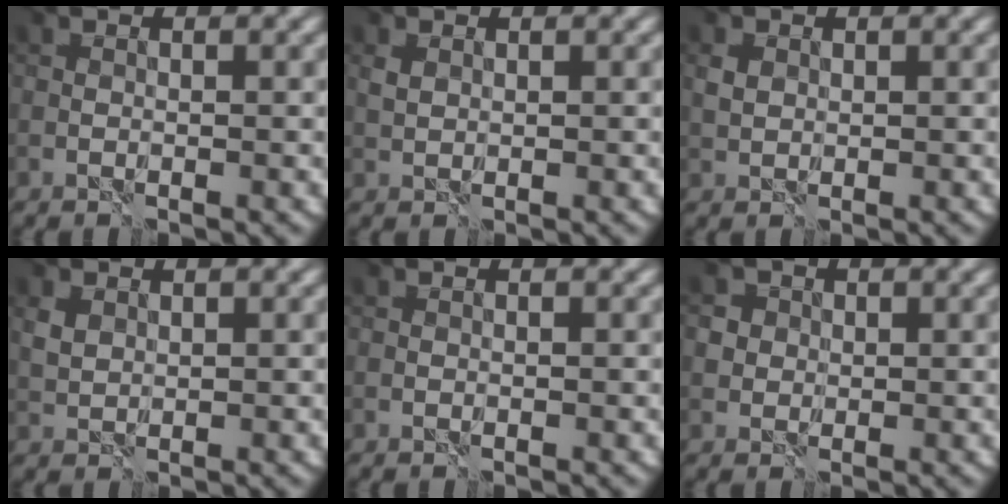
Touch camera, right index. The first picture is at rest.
{"total": 0.7, "force": [0.6, 0.3, -0.1], "torque": [0.000, 0.002, 0.013]}
{"total": 0.9, "force": [0.6, 0.7, 0.0], "torque": [-0.001, 0.003, 0.012]}
{"total": 1.1, "force": [0.9, 0.6, -0.1], "torque": [-0.002, 0.001, 0.018]}
{"total": 0.0}
{"total": 2.6, "force": [1.1, 2.4, 0.5], "torque": [0.001, 0.012, -0.003]}